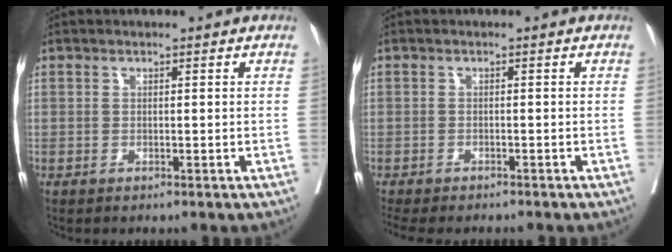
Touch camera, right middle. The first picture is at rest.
{"total": 8.6, "force": [-7.6, 2.2, 3.5], "torque": [-0.057, -0.013, -0.105]}